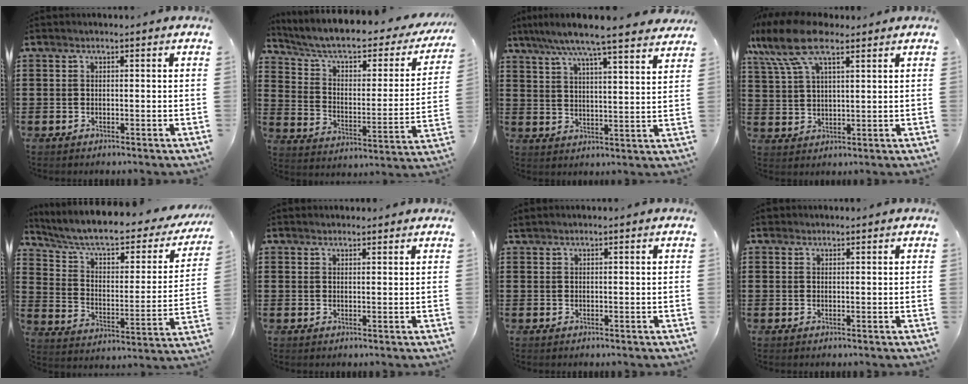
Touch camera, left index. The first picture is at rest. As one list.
[{"total": 6.7, "force": [5.0, 1.9, 4.1], "torque": [-0.100, -0.035, 0.082]}, {"total": 7.3, "force": [6.4, -0.3, 3.6], "torque": [-0.093, -0.031, 0.108]}, {"total": 11.1, "force": [6.8, 4.6, 7.5], "torque": [-0.181, -0.006, 0.122]}, {"total": 7.5, "force": [5.8, 1.8, 4.4], "torque": [-0.108, -0.038, 0.095]}, {"total": 1.2, "force": [1.2, 0.3, 0.1], "torque": [-0.003, 0.001, 0.023]}, {"total": 0.0}, {"total": 0.8, "force": [0.6, 0.5, 0.1], "torque": [-0.004, 0.004, 0.011]}]